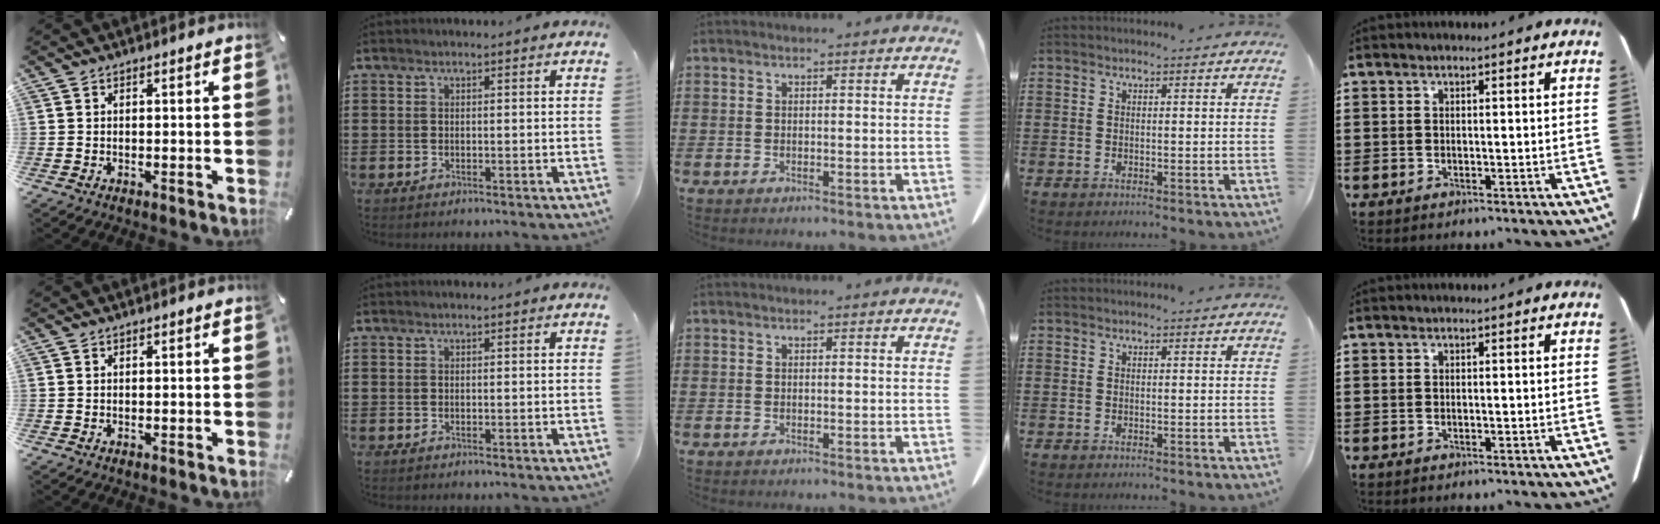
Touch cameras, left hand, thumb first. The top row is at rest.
{}